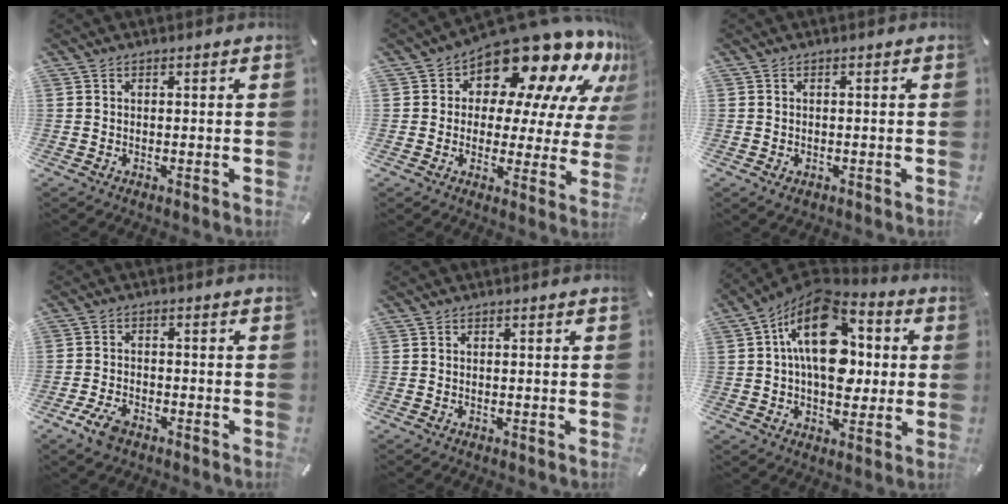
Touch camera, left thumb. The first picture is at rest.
{"total": 17.4, "force": [13.1, 7.5, 8.7], "torque": [-0.133, -0.115, 0.219]}
{"total": 1.1, "force": [-0.6, 0.7, 0.5], "torque": [-0.010, 0.002, -0.012]}
{"total": 5.1, "force": [-3.3, 2.5, 3.0], "torque": [-0.078, 0.010, -0.067]}
{"total": 0.0}
{"total": 20.6, "force": [2.9, 13.1, 15.6], "torque": [-0.258, -0.013, 0.047]}